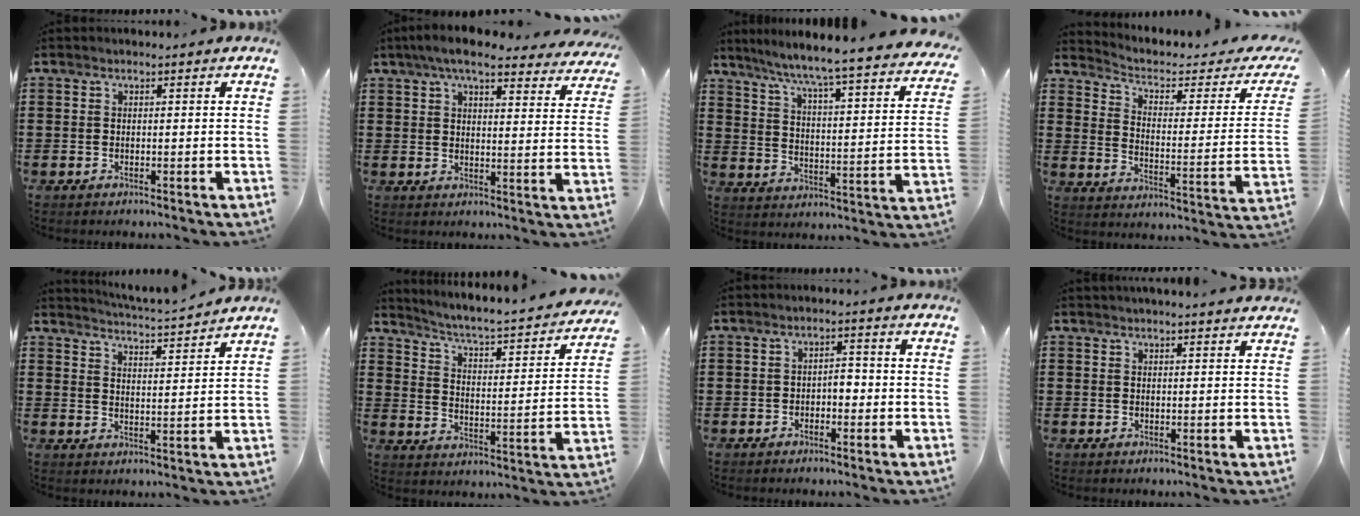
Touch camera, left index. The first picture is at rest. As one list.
[{"total": 7.2, "force": [6.2, 0.7, 3.6], "torque": [-0.081, -0.021, 0.109]}, {"total": 5.2, "force": [4.4, -1.1, 2.5], "torque": [-0.071, -0.054, 0.063]}, {"total": 3.2, "force": [1.7, 1.2, 2.4], "torque": [-0.060, -0.018, 0.022]}, {"total": 3.8, "force": [3.6, -0.9, 0.6], "torque": [-0.030, -0.031, 0.060]}, {"total": 3.1, "force": [2.6, -0.2, 1.7], "torque": [-0.051, -0.037, 0.030]}, {"total": 2.0, "force": [-0.6, 0.9, 1.7], "torque": [-0.036, 0.002, -0.014]}, {"total": 1.8, "force": [1.8, 0.0, 0.0], "torque": [-0.004, -0.003, 0.036]}]